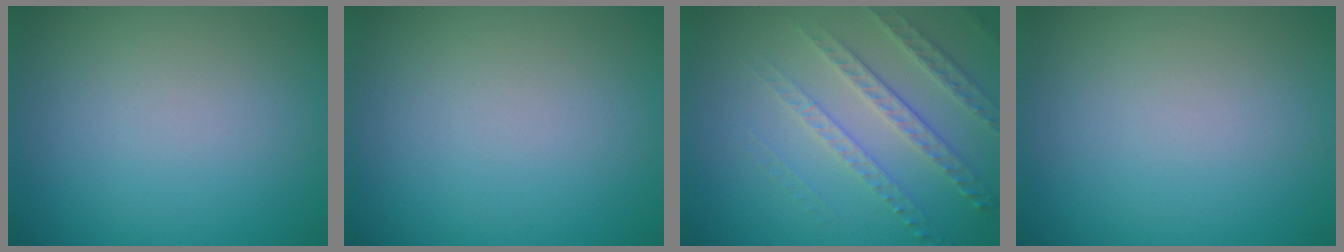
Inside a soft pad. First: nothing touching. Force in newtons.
{"total": 0.0}
{"total": 3.7, "press": 3.1, "slide": 1.9}
{"total": 0.0}